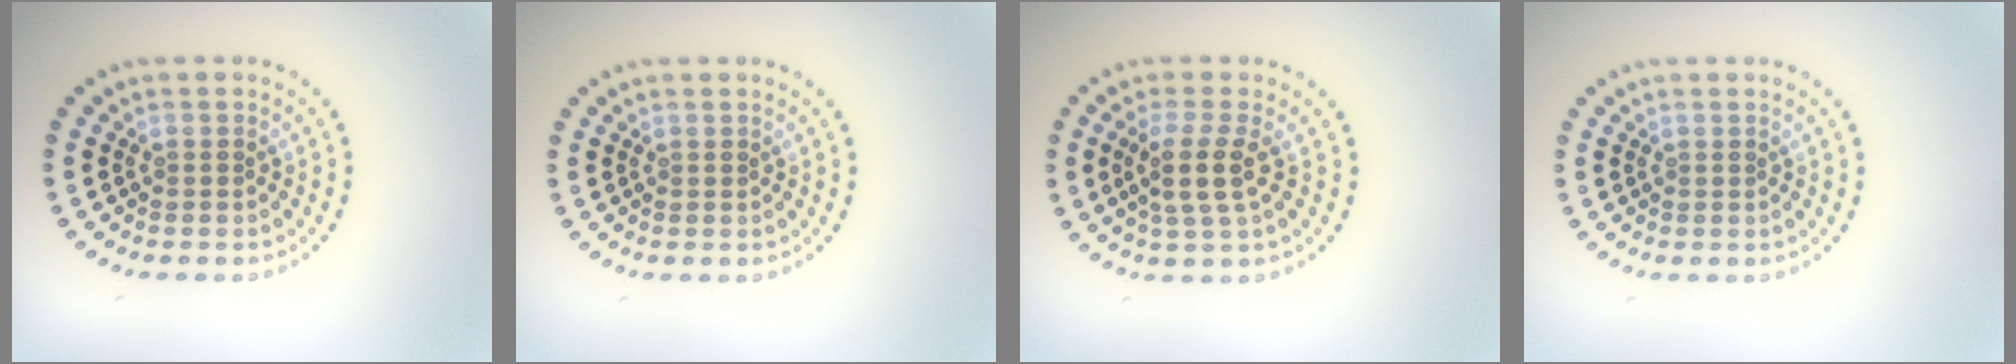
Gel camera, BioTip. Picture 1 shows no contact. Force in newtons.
{"total": 0.0}
{"total": 2.9, "press": 2.3, "slide": 1.7}
{"total": 0.0}